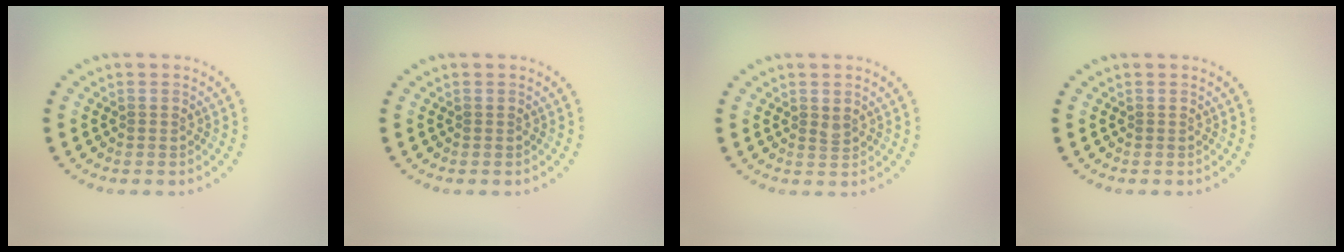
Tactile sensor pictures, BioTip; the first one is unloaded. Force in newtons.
{"total": 0.0}
{"total": 0.6, "press": 0.5, "slide": 0.4}
{"total": 0.0}